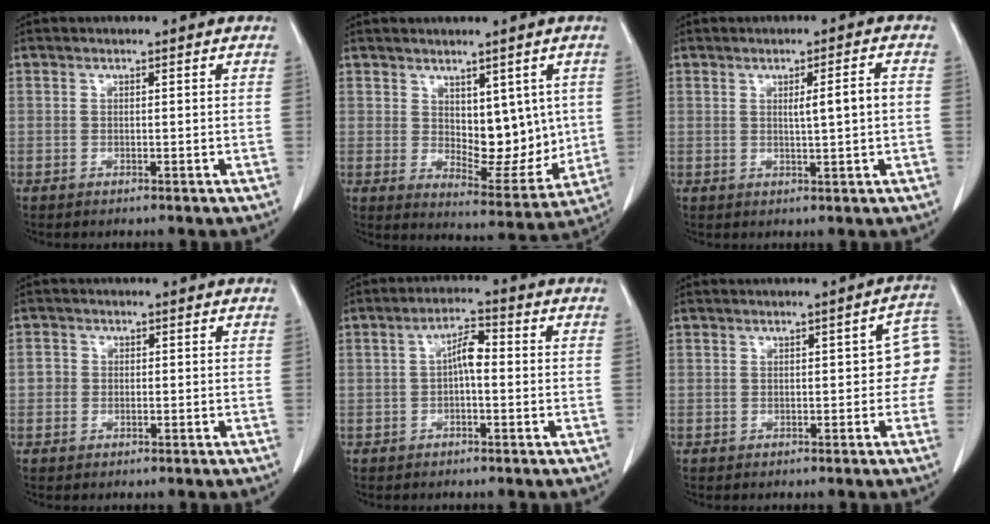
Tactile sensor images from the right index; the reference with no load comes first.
{"total": 9.1, "force": [1.8, 4.9, 7.4], "torque": [-0.090, -0.009, 0.045]}
{"total": 4.1, "force": [0.3, -0.1, 4.1], "torque": [-0.064, 0.002, 0.008]}
{"total": 1.8, "force": [-0.1, 1.8, 0.5], "torque": [-0.002, 0.007, -0.003]}
{"total": 4.1, "force": [0.1, 1.3, 3.9], "torque": [-0.070, 0.017, -0.001]}
{"total": 5.7, "force": [0.5, 2.0, 5.3], "torque": [-0.047, 0.026, 0.003]}